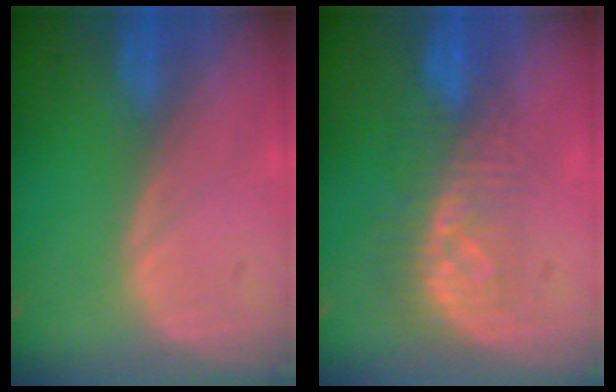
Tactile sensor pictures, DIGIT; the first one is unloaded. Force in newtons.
{"total": 8.4, "press": 7.4, "slide": 3.9}